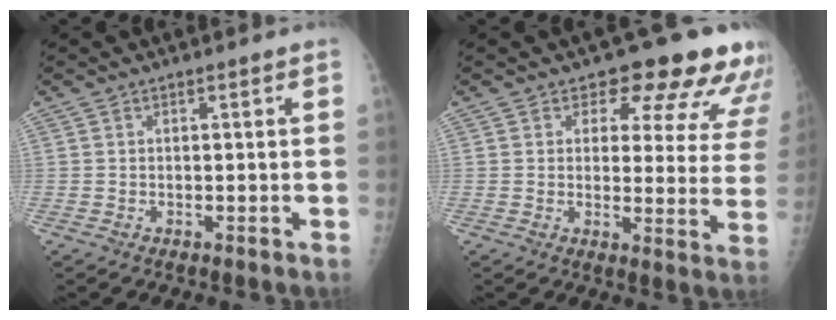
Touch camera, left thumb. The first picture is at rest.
{"total": 14.8, "force": [12.3, 6.1, 5.7], "torque": [-0.006, -0.072, 0.121]}